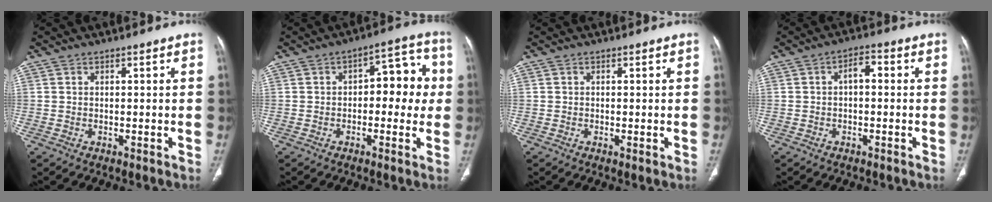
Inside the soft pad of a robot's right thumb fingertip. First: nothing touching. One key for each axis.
{"total": 10.3, "fx": 0.4, "fy": 5.6, "fz": 8.6, "tx": -0.062, "ty": 0.034, "tz": 0.000}
{"total": 0.6, "fx": -0.1, "fy": 0.1, "fz": 0.5, "tx": -0.015, "ty": -0.003, "tz": -0.002}
{"total": 3.4, "fx": 0.0, "fy": 1.9, "fz": 2.8, "tx": -0.033, "ty": 0.014, "tz": -0.006}